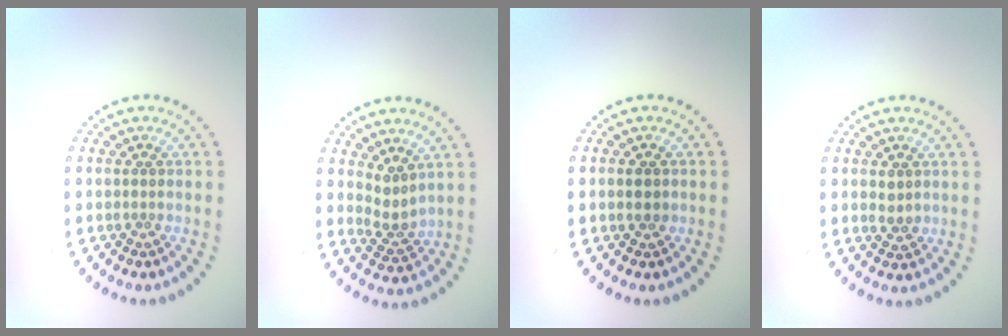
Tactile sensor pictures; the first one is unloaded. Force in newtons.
{"total": 2.0, "press": 1.3, "slide": 1.5}
{"total": 1.5, "press": 1.5, "slide": 0.1}
{"total": 1.2, "press": 1.2, "slide": 0.0}